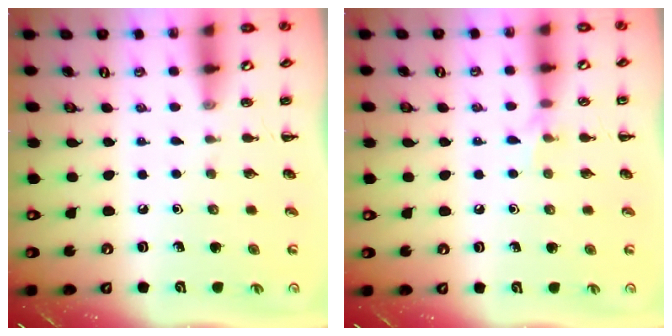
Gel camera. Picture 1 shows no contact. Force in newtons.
{"total": 5.1, "press": 5.0, "slide": 1.1}